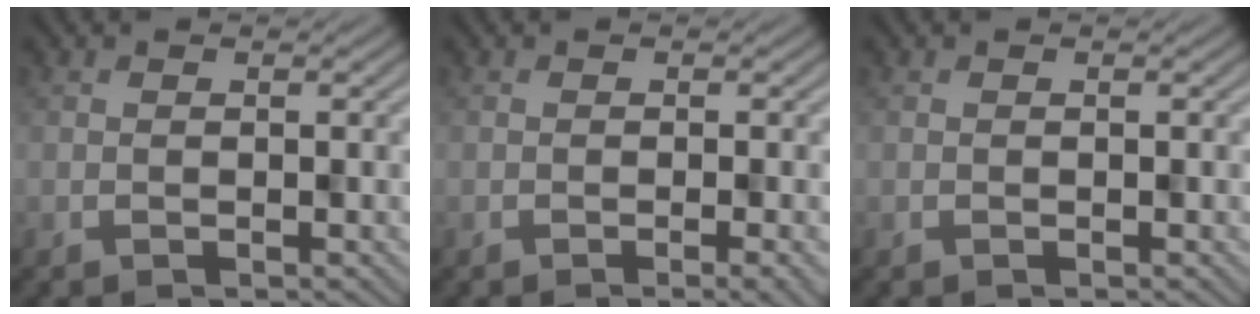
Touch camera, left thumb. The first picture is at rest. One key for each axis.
{"total": 2.6, "fx": -1.3, "fy": 0.4, "fz": 2.2, "tx": -0.036, "ty": 0.004, "tz": -0.020}
{"total": 0.0}